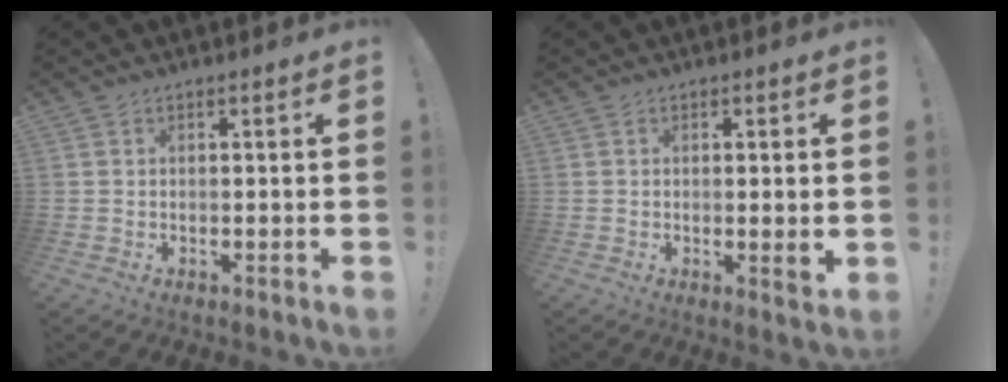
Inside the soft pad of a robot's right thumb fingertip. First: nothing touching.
{"total": 2.9, "force": [0.2, 0.3, 2.9], "torque": [-0.036, -0.007, 0.003]}